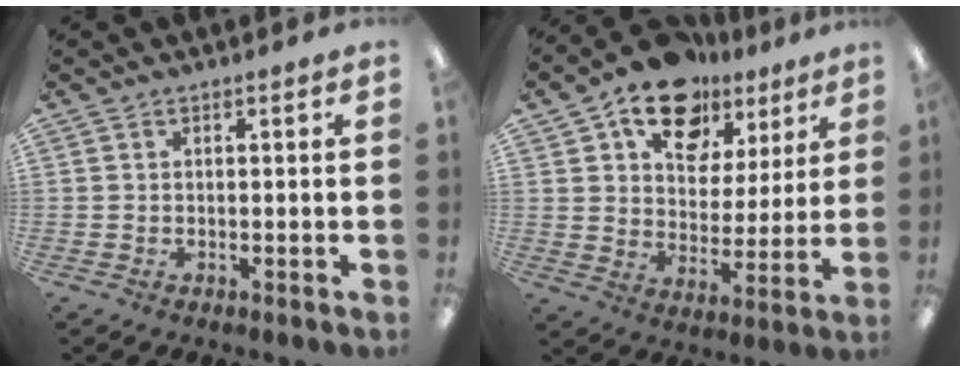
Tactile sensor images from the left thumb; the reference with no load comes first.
{"total": 16.6, "force": [11.4, 10.1, 6.6], "torque": [-0.104, -0.068, 0.205]}